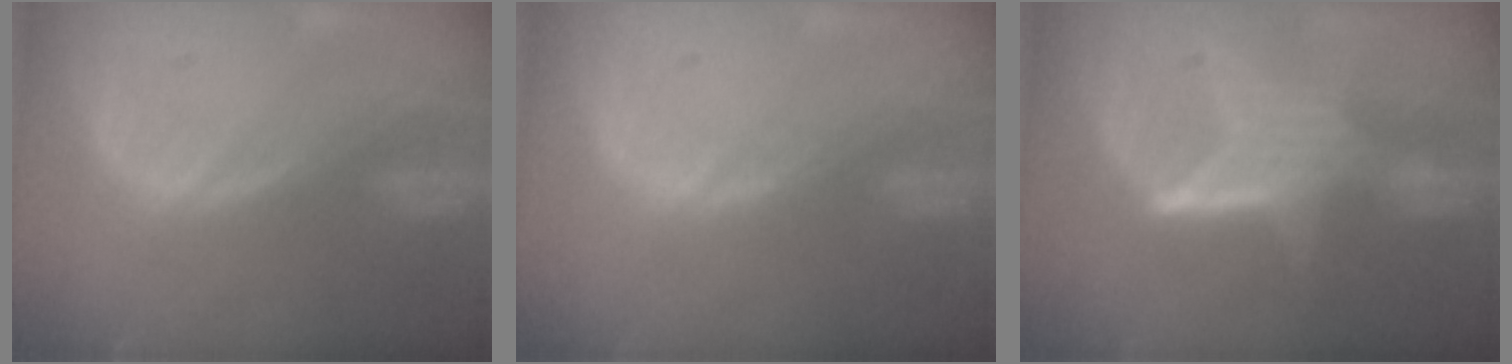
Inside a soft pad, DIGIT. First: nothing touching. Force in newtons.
{"total": 0.8, "press": 0.8, "slide": 0.3}
{"total": 6.4, "press": 6.0, "slide": 2.3}